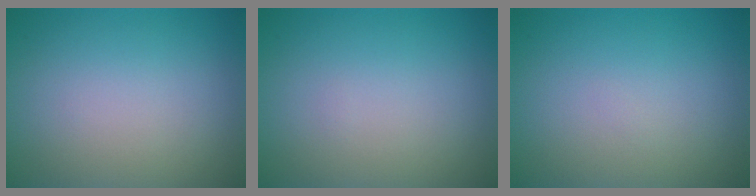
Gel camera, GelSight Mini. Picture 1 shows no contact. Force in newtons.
{"total": 0.0}
{"total": 0.0}